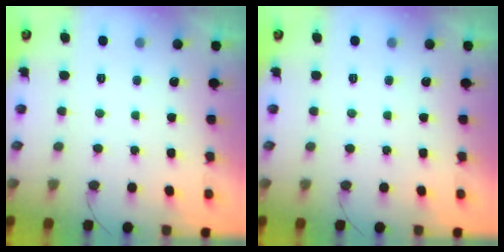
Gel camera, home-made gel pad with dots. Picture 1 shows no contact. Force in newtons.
{"total": 0.0}